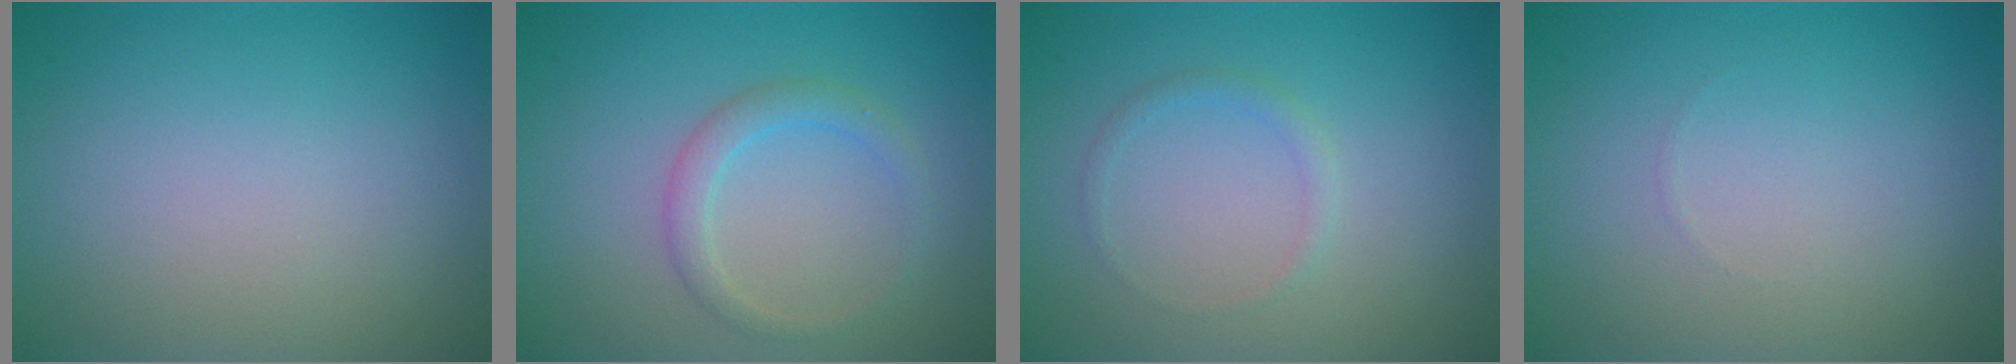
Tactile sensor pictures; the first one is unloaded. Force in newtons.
{"total": 2.0, "press": 2.0, "slide": 0.0}
{"total": 0.9, "press": 0.9, "slide": 0.1}
{"total": 0.0}